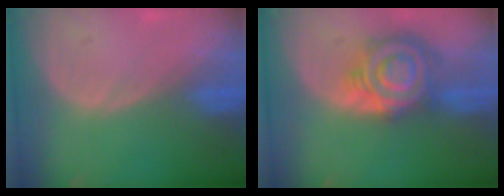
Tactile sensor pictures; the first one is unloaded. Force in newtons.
{"total": 9.3, "press": 9.2, "slide": 0.6}